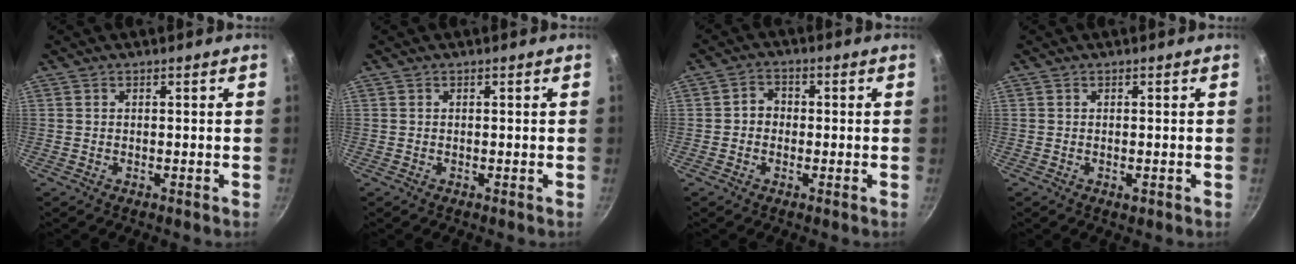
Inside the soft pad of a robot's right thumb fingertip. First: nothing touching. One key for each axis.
{"total": 0.0}
{"total": 3.3, "fx": -0.4, "fy": 2.9, "fz": 1.5, "tx": -0.003, "ty": 0.012, "tz": -0.013}
{"total": 1.0, "fx": -0.4, "fy": 0.4, "fz": 0.9, "tx": -0.014, "ty": -0.001, "tz": -0.006}